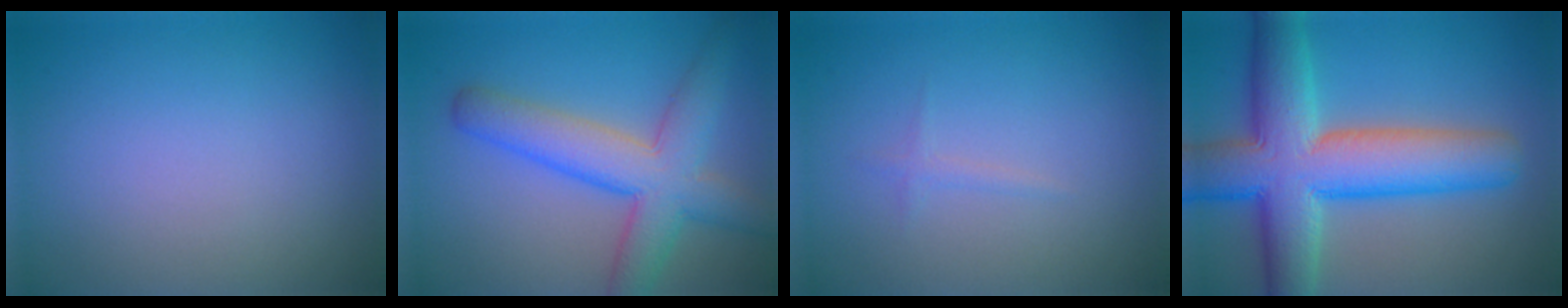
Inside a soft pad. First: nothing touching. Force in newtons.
{"total": 6.8, "press": 6.8, "slide": 0.2}
{"total": 0.7, "press": 0.7, "slide": 0.1}
{"total": 11.7, "press": 11.7, "slide": 0.6}